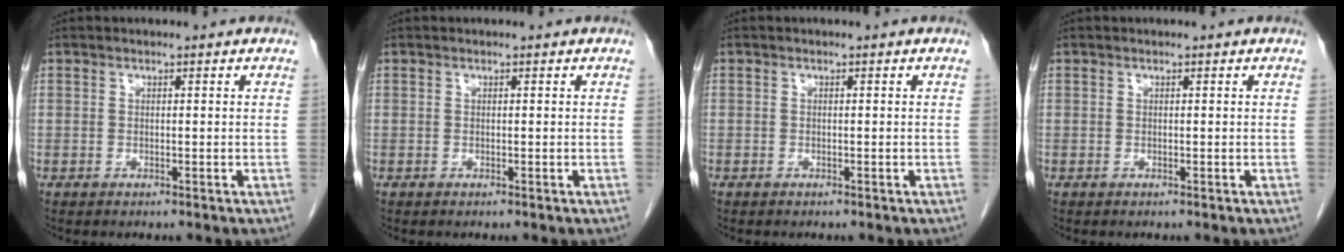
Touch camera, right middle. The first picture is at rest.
{"total": 0.0}
{"total": 0.0}
{"total": 0.0}